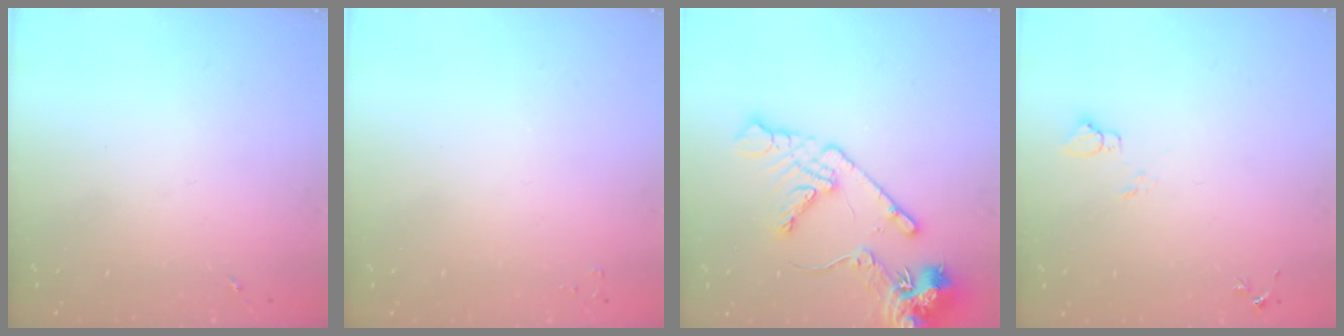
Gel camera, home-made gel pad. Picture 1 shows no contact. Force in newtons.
{"total": 2.0, "press": 2.0, "slide": 0.3}
{"total": 15.4, "press": 15.2, "slide": 2.2}
{"total": 4.5, "press": 4.5, "slide": 0.4}